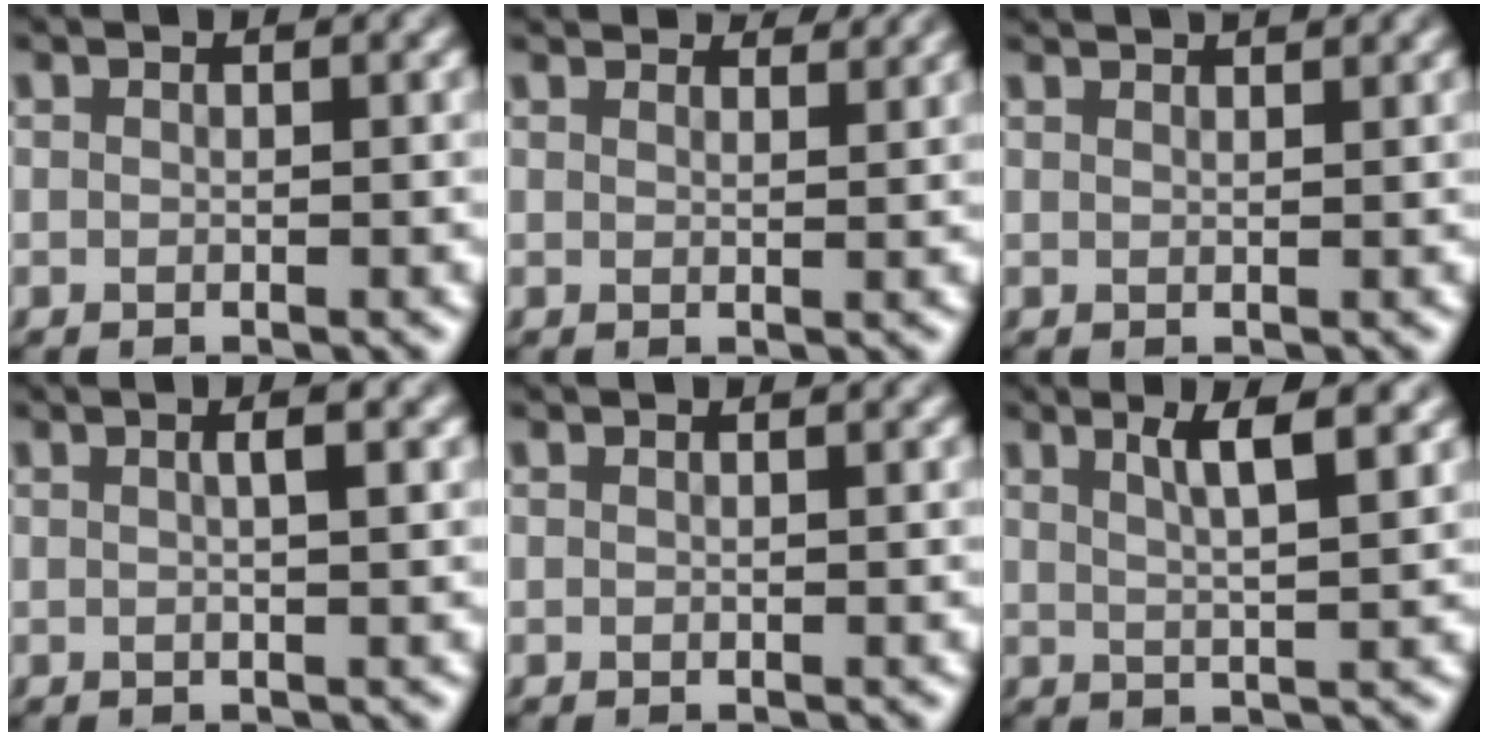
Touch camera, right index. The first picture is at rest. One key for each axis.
{"total": 3.0, "fx": 2.9, "fy": -0.1, "fz": 0.7, "tx": 0.001, "ty": 0.001, "tz": 0.042}
{"total": 1.7, "fx": 1.5, "fy": -0.3, "fz": 0.8, "tx": 0.000, "ty": 0.003, "tz": 0.023}
{"total": 1.8, "fx": 0.2, "fy": -0.2, "fz": 1.8, "tx": -0.022, "ty": 0.006, "tz": 0.002}
{"total": 0.0}
{"total": 3.2, "fx": 1.9, "fy": -0.4, "fz": 2.5, "tx": -0.044, "ty": 0.005, "tz": 0.031}